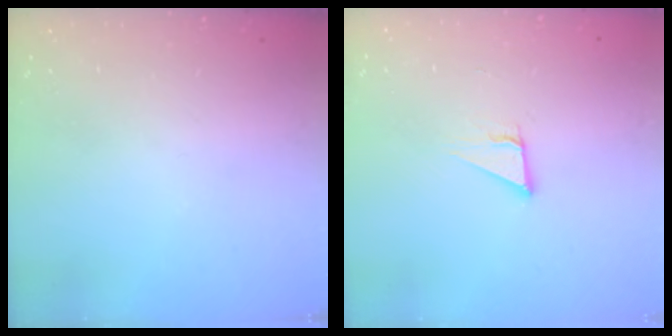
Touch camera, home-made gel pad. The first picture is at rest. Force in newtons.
{"total": 2.9, "press": 2.9, "slide": 0.1}